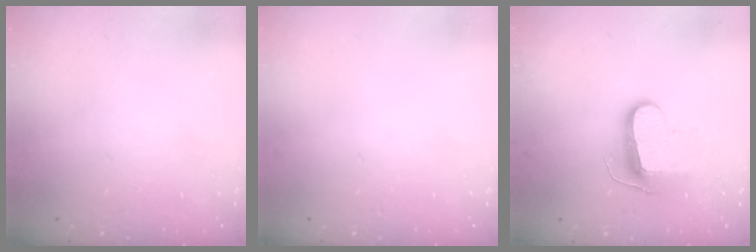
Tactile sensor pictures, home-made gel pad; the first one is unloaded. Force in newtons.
{"total": 0.0}
{"total": 10.5, "press": 10.4, "slide": 1.0}